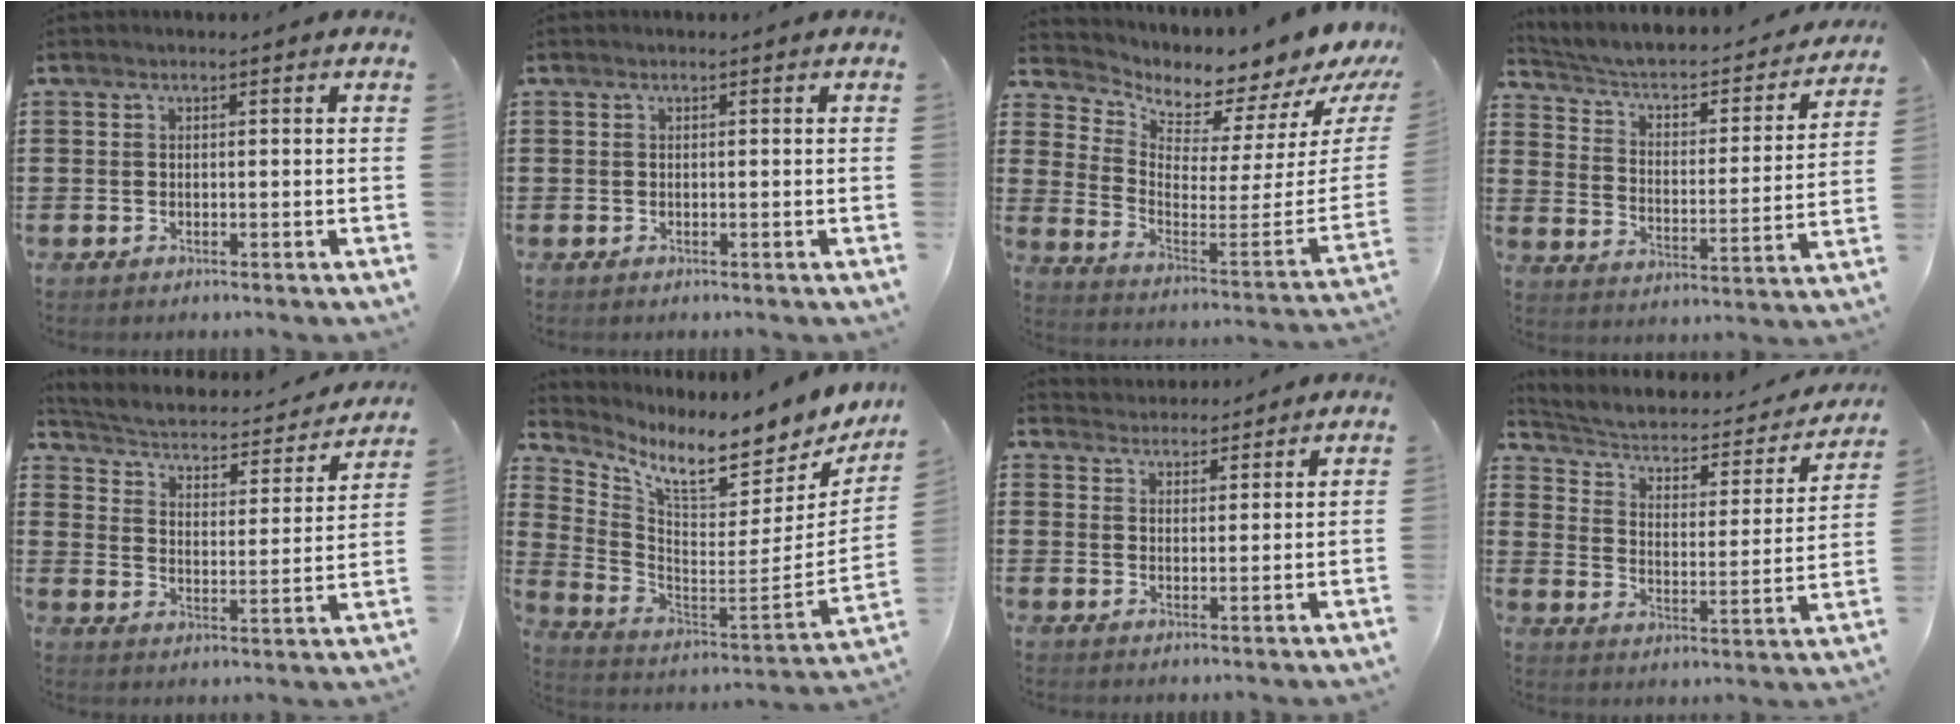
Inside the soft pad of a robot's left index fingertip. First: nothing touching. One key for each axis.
{"total": 0.0}
{"total": 3.5, "fx": 3.5, "fy": 0.3, "fz": -0.5, "tx": -0.006, "ty": -0.073, "tz": 0.050}
{"total": 3.6, "fx": 2.3, "fy": 1.7, "fz": 2.1, "tx": -0.055, "ty": -0.023, "tz": 0.029}
{"total": 2.3, "fx": 1.8, "fy": 0.9, "fz": 1.2, "tx": -0.039, "ty": -0.023, "tz": 0.019}
{"total": 7.7, "fx": 6.3, "fy": 1.0, "fz": 4.3, "tx": -0.093, "ty": -0.064, "tz": 0.100}
{"total": 3.2, "fx": 3.1, "fy": 0.6, "fz": -0.5, "tx": -0.001, "ty": -0.009, "tz": 0.059}
{"total": 3.6, "fx": 2.3, "fy": 1.9, "fz": 2.0, "tx": -0.053, "ty": -0.017, "tz": 0.030}